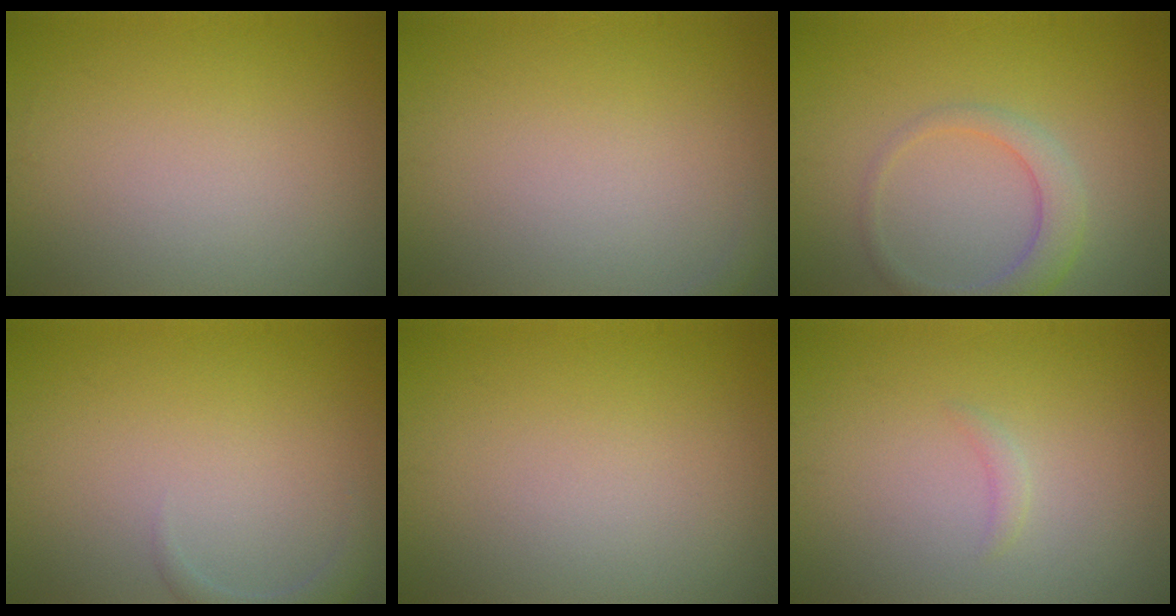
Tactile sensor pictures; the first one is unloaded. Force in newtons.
{"total": 0.6, "press": 0.6, "slide": 0.1}
{"total": 2.9, "press": 2.9, "slide": 0.2}
{"total": 1.5, "press": 1.5, "slide": 0.2}
{"total": 0.0}
{"total": 0.7, "press": 0.7, "slide": 0.1}